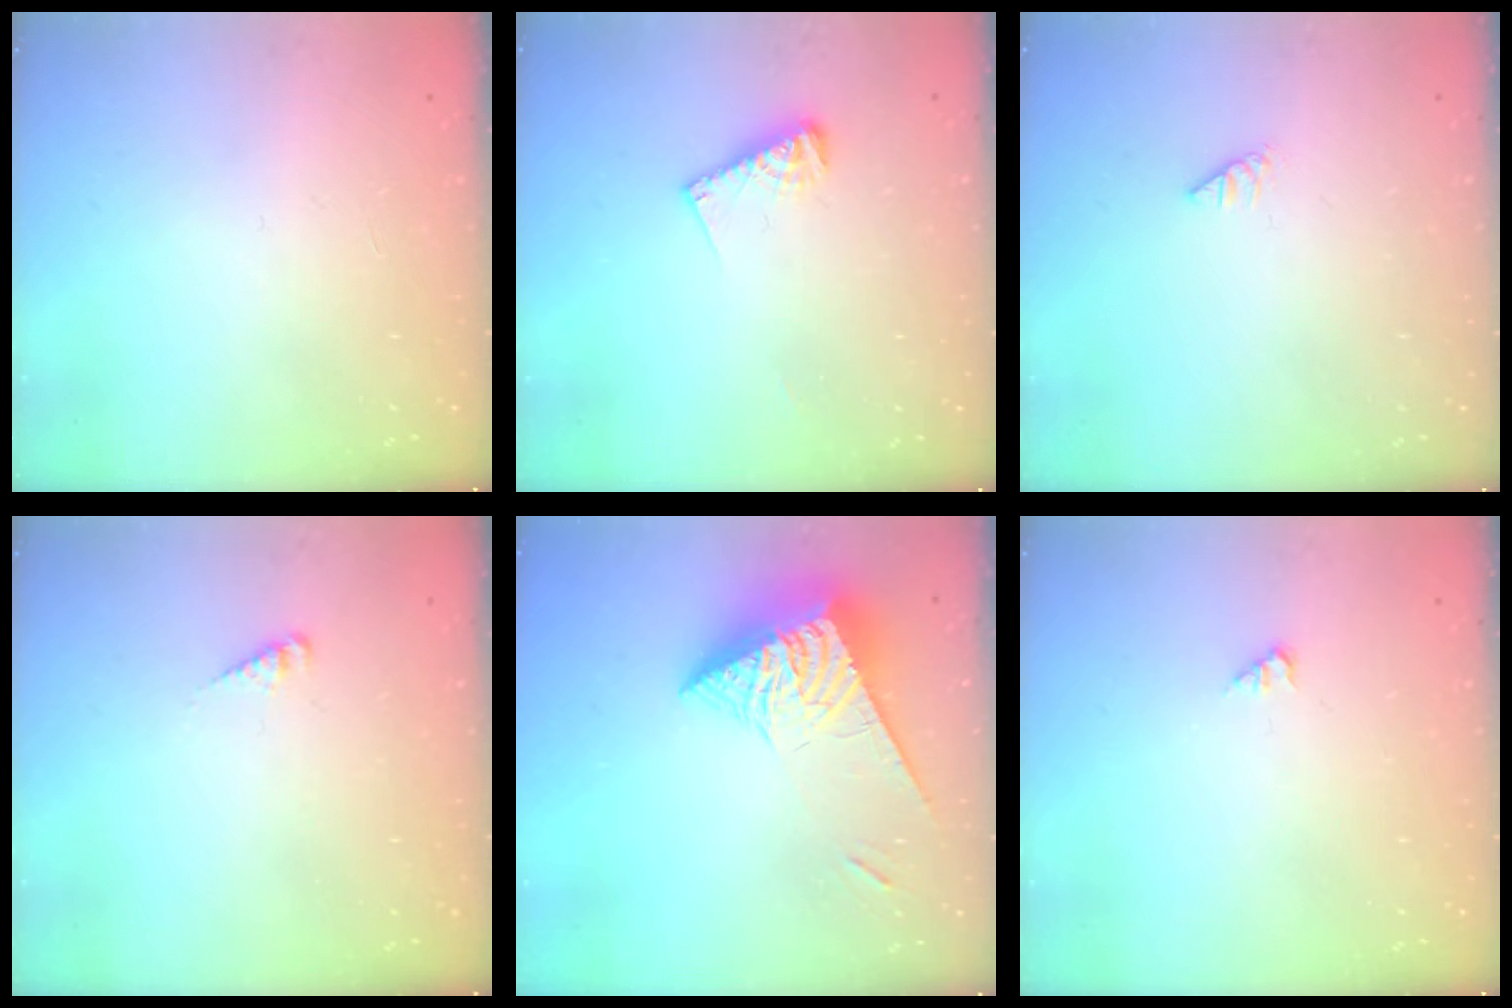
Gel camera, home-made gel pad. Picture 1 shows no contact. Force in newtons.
{"total": 6.7, "press": 6.7, "slide": 1.0}
{"total": 0.0}
{"total": 2.9, "press": 2.9, "slide": 0.2}
{"total": 9.4, "press": 9.3, "slide": 0.9}
{"total": 1.2, "press": 1.1, "slide": 0.2}